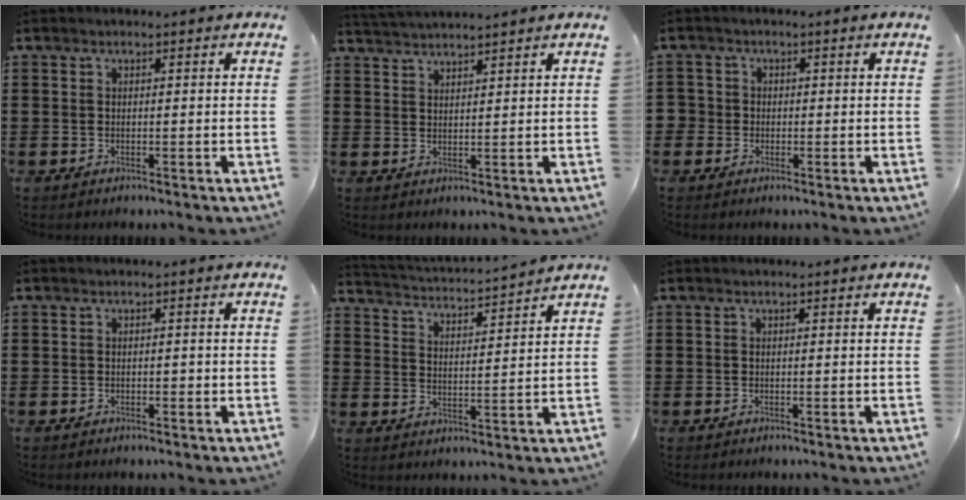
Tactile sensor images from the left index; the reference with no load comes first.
{"total": 2.3, "force": [2.3, -0.5, -0.1], "torque": [-0.005, -0.005, 0.044]}
{"total": 1.8, "force": [-0.4, 1.8, 0.1], "torque": [-0.012, 0.005, -0.012]}
{"total": 0.6, "force": [-0.2, 0.3, 0.4], "torque": [-0.009, -0.001, -0.004]}
{"total": 3.0, "force": [2.9, -0.5, 0.4], "torque": [-0.026, -0.027, 0.043]}
{"total": 0.0}